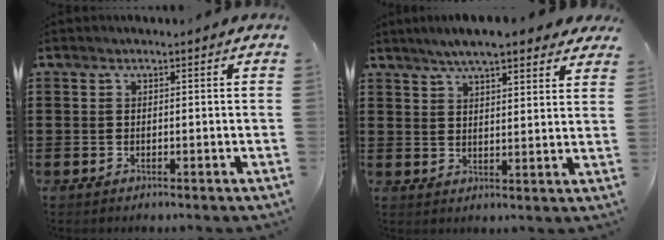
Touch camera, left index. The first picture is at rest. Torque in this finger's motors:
{"motor_torque": [2.14, 0.00, 0.54, 0.16]}